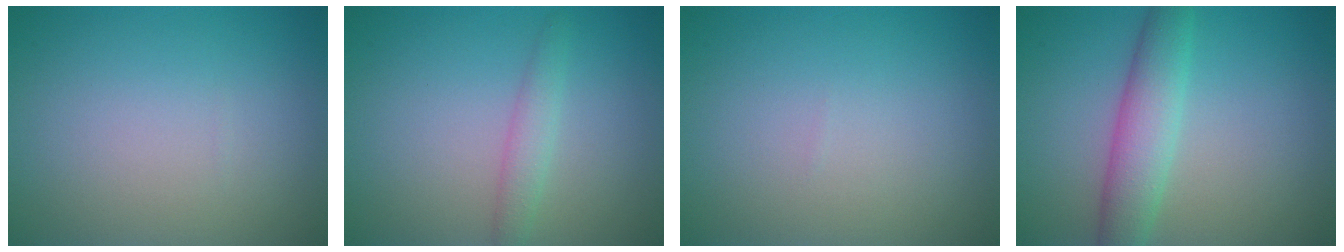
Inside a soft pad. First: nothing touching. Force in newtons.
{"total": 1.7, "press": 1.7, "slide": 0.1}
{"total": 0.0}
{"total": 4.3, "press": 4.3, "slide": 0.1}